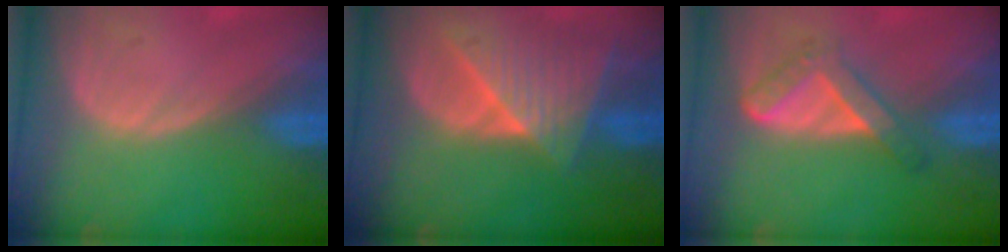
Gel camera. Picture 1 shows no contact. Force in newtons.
{"total": 7.7, "press": 7.3, "slide": 2.5}
{"total": 5.6, "press": 4.8, "slide": 2.9}